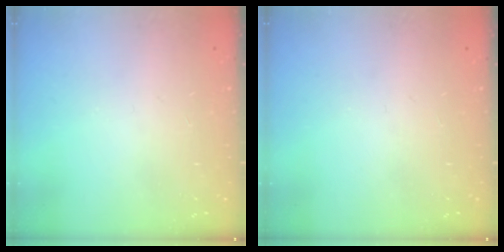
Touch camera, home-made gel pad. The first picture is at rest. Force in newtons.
{"total": 0.0}